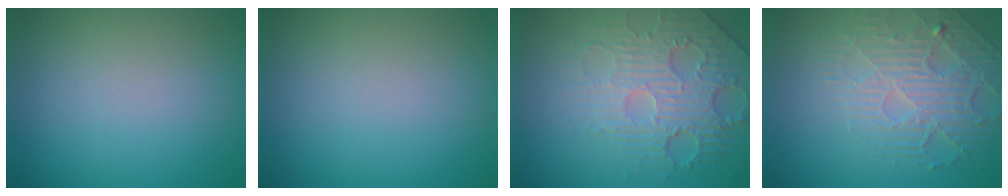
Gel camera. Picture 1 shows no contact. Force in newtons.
{"total": 0.0}
{"total": 4.4, "press": 4.0, "slide": 1.7}
{"total": 4.2, "press": 3.9, "slide": 1.6}